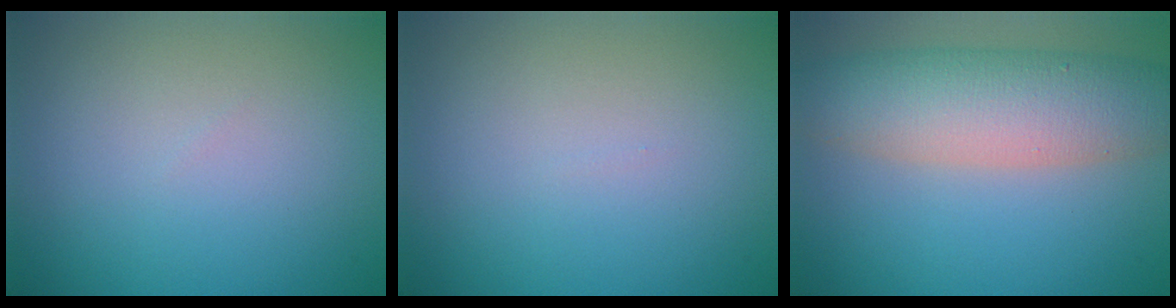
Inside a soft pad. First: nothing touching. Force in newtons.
{"total": 0.0}
{"total": 8.2, "press": 8.2, "slide": 0.4}